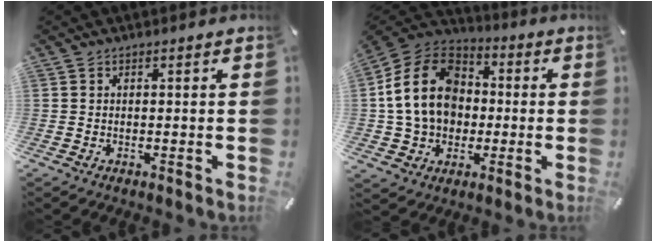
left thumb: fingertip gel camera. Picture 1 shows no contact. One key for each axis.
{"total": 16.4, "fx": -0.5, "fy": 14.1, "fz": 8.4, "tx": -0.179, "ty": 0.018, "tz": -0.007}